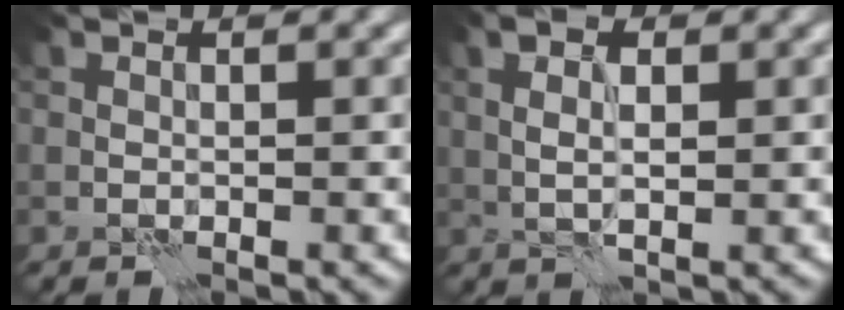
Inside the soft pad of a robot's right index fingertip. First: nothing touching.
{"total": 3.5, "force": [0.7, 1.6, 3.0], "torque": [-0.057, 0.006, 0.011]}